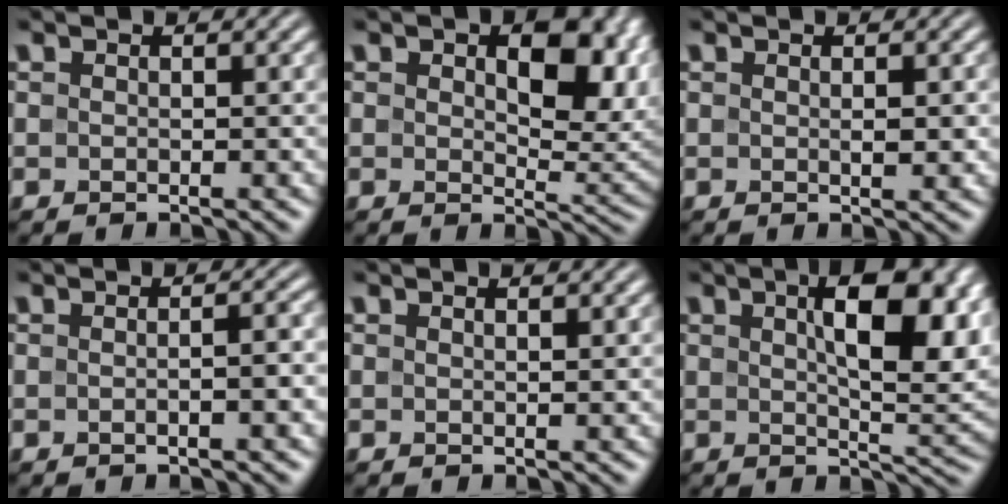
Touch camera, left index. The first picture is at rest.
{"total": 8.8, "force": [2.2, 4.7, 7.1], "torque": [-0.101, -0.005, 0.035]}
{"total": 1.1, "force": [0.1, 0.2, 1.1], "torque": [-0.018, -0.001, 0.002]}
{"total": 3.3, "force": [0.0, 1.4, 3.0], "torque": [-0.004, 0.012, -0.017]}
{"total": 0.8, "force": [0.6, 0.2, 0.5], "torque": [-0.004, 0.004, 0.009]}
{"total": 10.0, "force": [3.1, 3.6, 8.9], "torque": [-0.126, 0.003, 0.049]}